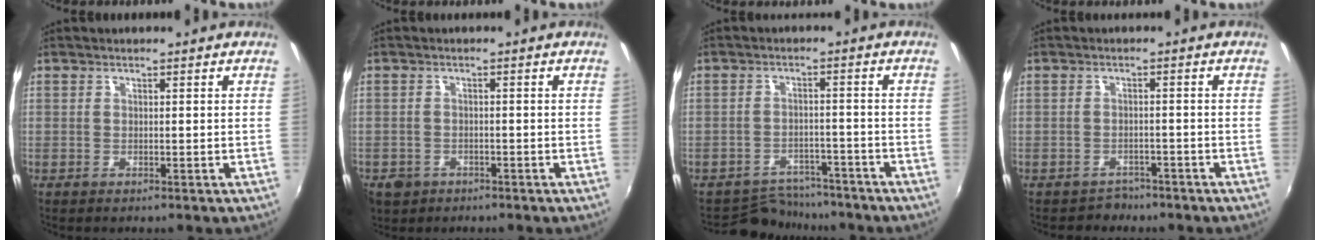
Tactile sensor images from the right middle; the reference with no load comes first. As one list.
[{"total": 5.0, "force": [-2.6, 3.9, 1.7], "torque": [-0.047, -0.007, -0.039]}, {"total": 8.2, "force": [-7.5, 3.1, 0.5], "torque": [-0.025, 0.009, -0.109]}, {"total": 3.6, "force": [-3.0, 2.1, 0.0], "torque": [-0.008, 0.000, -0.045]}]